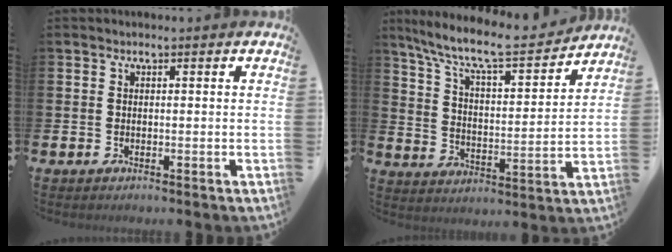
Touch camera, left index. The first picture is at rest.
{"total": 10.0, "force": [8.7, 2.0, 4.5], "torque": [-0.115, -0.059, 0.147]}